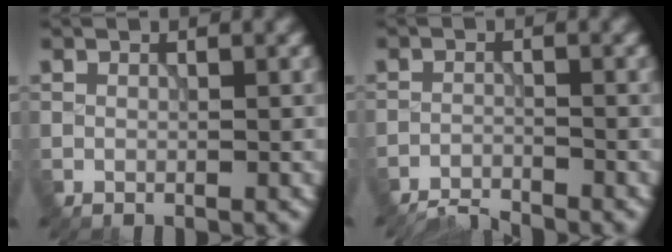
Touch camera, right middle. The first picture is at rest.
{"total": 3.2, "force": [-3.1, 0.2, 0.5], "torque": [-0.011, -0.005, -0.064]}